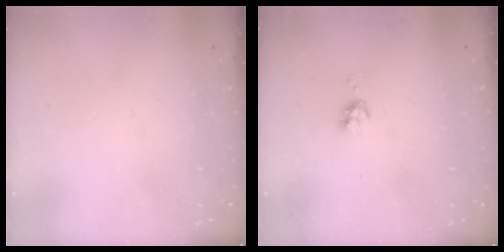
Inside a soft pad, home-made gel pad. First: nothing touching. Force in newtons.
{"total": 5.4, "press": 5.3, "slide": 0.7}